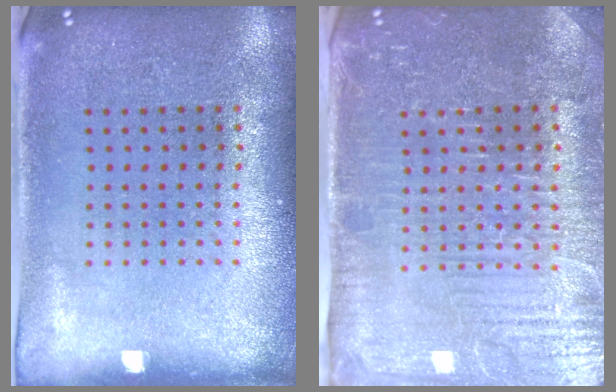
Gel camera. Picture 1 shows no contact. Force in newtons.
{"total": 4.8, "press": 4.4, "slide": 1.7}